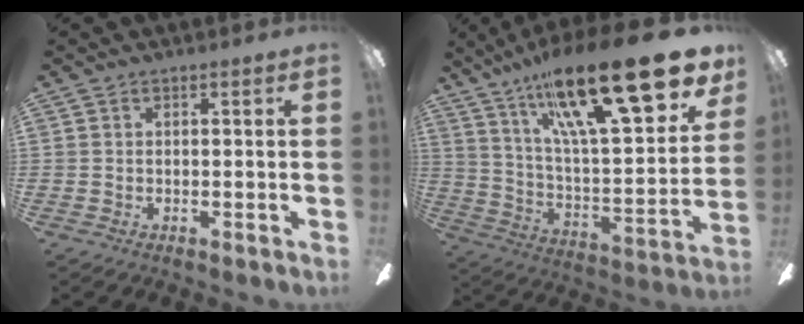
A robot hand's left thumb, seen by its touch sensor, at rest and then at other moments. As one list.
[{"total": 29.1, "force": [18.1, 7.6, 21.5], "torque": [-0.345, -0.114, 0.293]}]